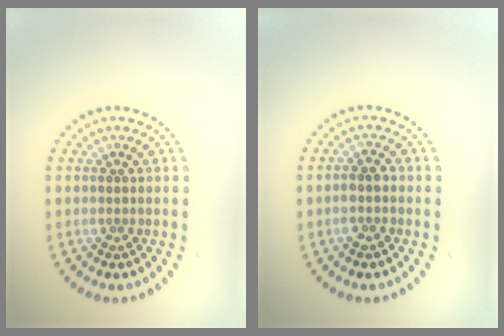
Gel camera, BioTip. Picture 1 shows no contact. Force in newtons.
{"total": 1.6, "press": 1.4, "slide": 0.7}